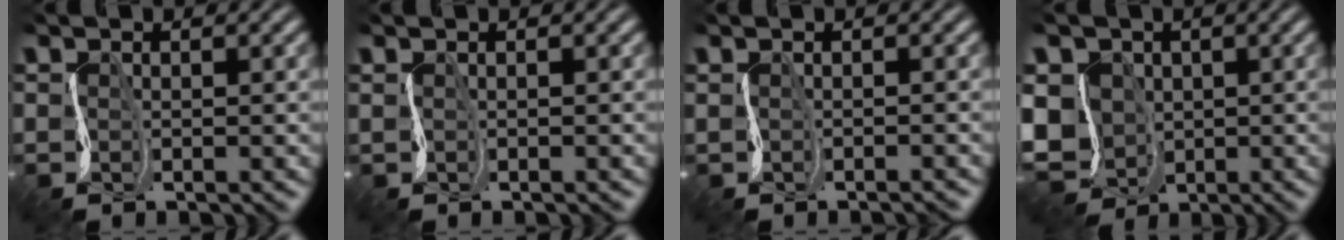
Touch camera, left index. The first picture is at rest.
{"total": 0.8, "force": [0.3, 0.2, 0.7], "torque": [-0.015, -0.002, -0.001]}
{"total": 0.9, "force": [-0.4, 0.3, 0.8], "torque": [-0.013, -0.009, -0.016]}
{"total": 8.3, "force": [-1.6, 6.5, 4.9], "torque": [-0.083, -0.005, -0.048]}